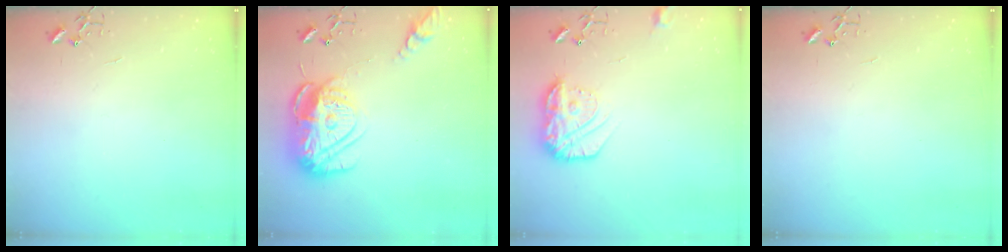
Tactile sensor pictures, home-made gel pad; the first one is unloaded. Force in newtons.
{"total": 18.0, "press": 17.9, "slide": 1.8}
{"total": 15.1, "press": 15.0, "slide": 1.0}
{"total": 0.0}